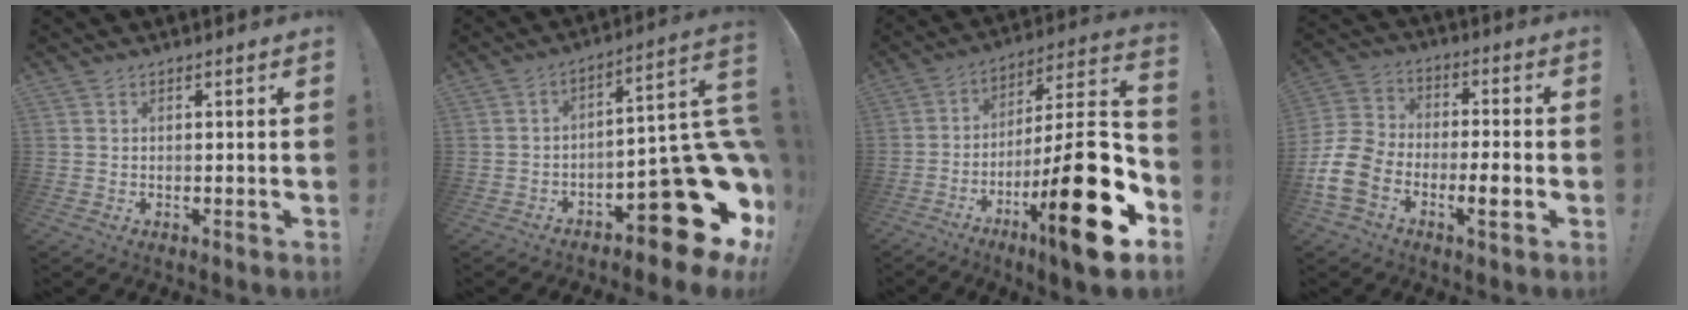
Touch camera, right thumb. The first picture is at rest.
{"total": 21.7, "force": [-9.7, 8.0, 17.7], "torque": [-0.193, 0.034, -0.147]}
{"total": 24.5, "force": [-9.7, 4.3, 22.0], "torque": [-0.341, 0.037, -0.160]}
{"total": 13.6, "force": [-6.4, 8.1, 8.9], "torque": [-0.177, 0.038, -0.112]}